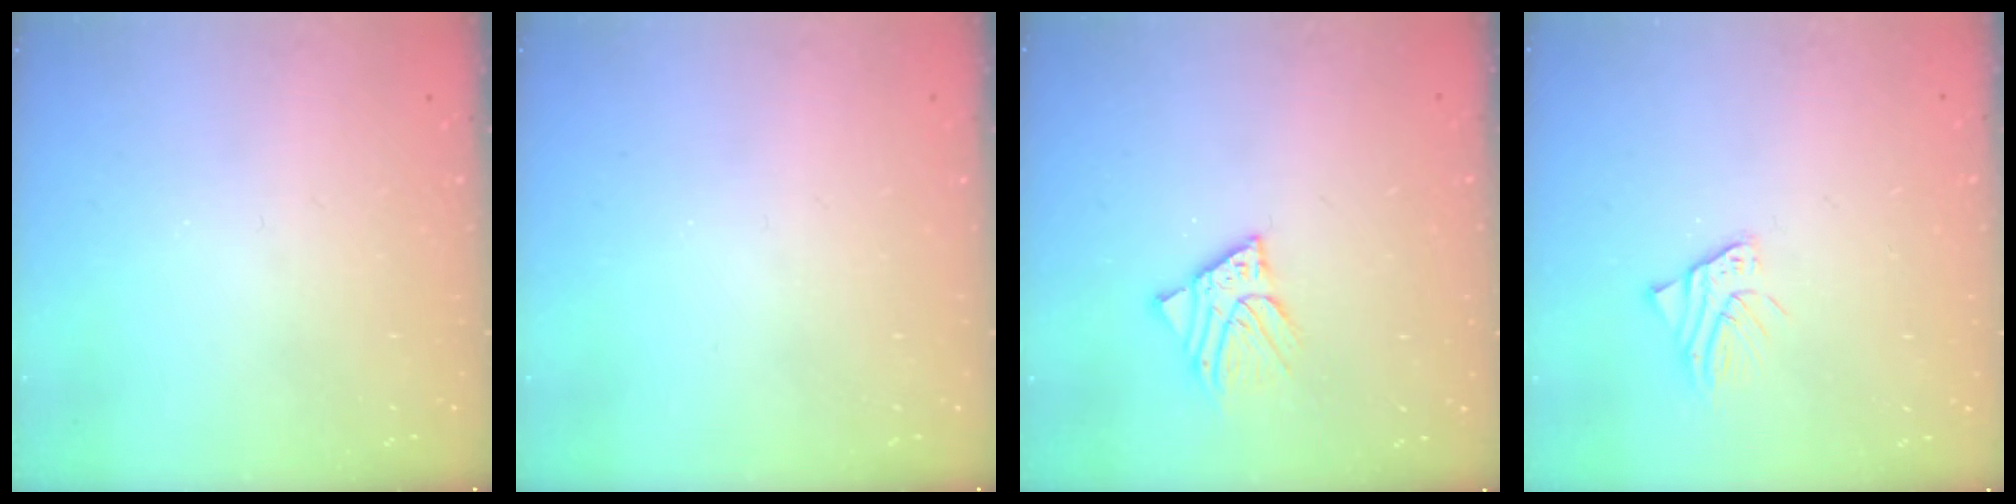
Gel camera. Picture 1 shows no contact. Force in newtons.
{"total": 0.0}
{"total": 5.5, "press": 5.5, "slide": 0.6}
{"total": 1.6, "press": 1.6, "slide": 0.2}